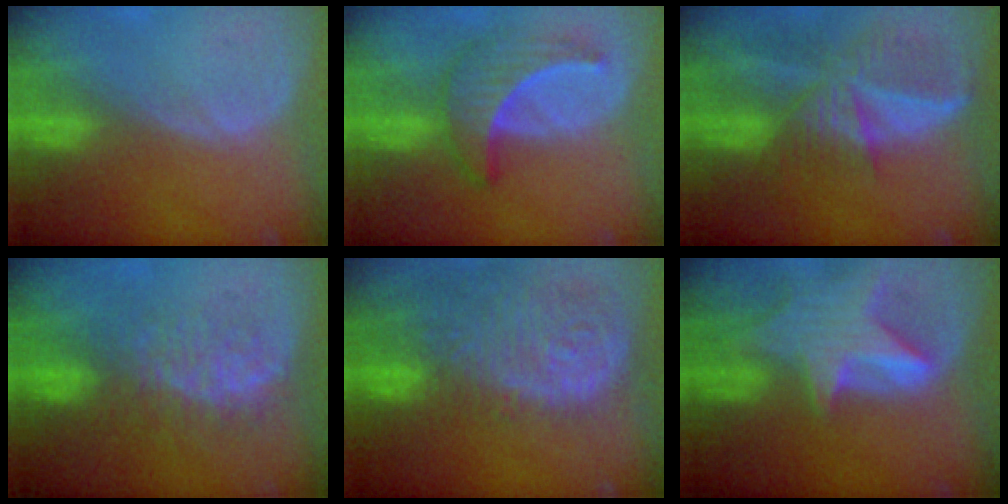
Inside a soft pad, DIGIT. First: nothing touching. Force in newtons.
{"total": 6.9, "press": 6.2, "slide": 3.0}
{"total": 9.4, "press": 8.2, "slide": 4.6}
{"total": 7.8, "press": 7.5, "slide": 2.0}
{"total": 14.5, "press": 11.9, "slide": 8.2}
{"total": 8.5, "press": 7.6, "slide": 3.7}